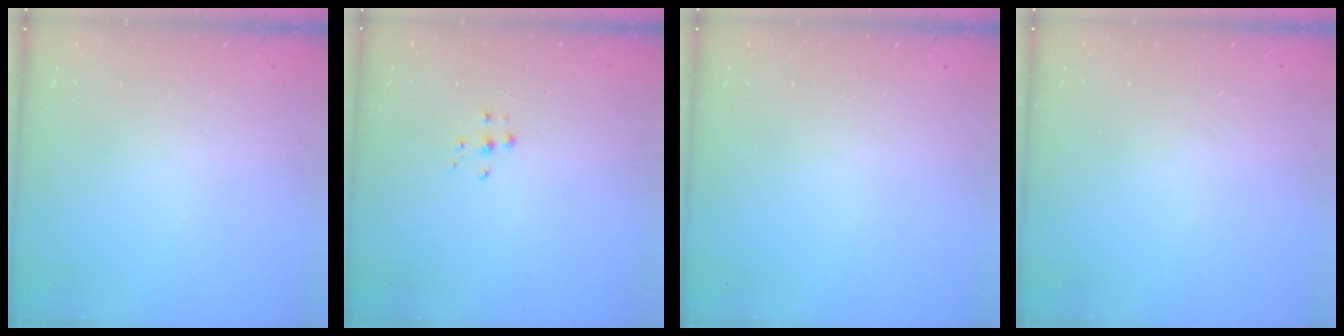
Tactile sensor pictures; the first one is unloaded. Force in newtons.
{"total": 6.3, "press": 6.3, "slide": 0.7}
{"total": 0.0}
{"total": 0.6, "press": 0.5, "slide": 0.2}